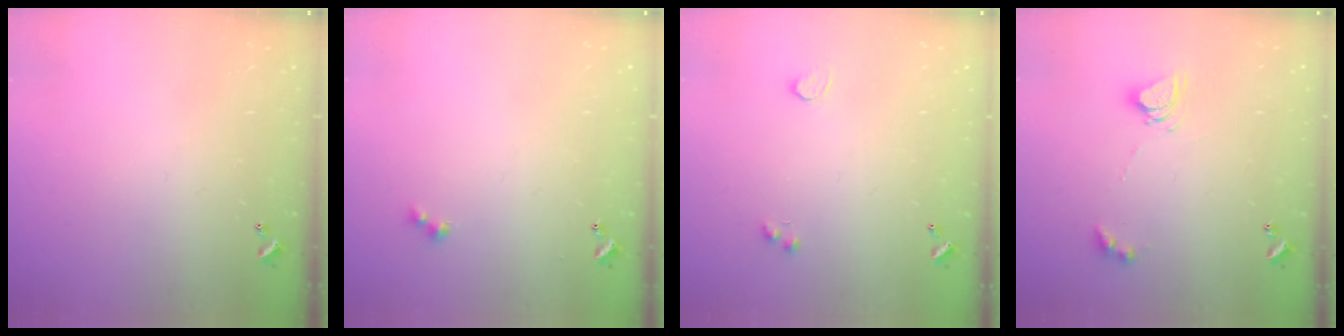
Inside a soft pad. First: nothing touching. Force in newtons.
{"total": 2.4, "press": 2.4, "slide": 0.5}
{"total": 2.1, "press": 1.6, "slide": 1.3}
{"total": 7.4, "press": 7.4, "slide": 0.9}